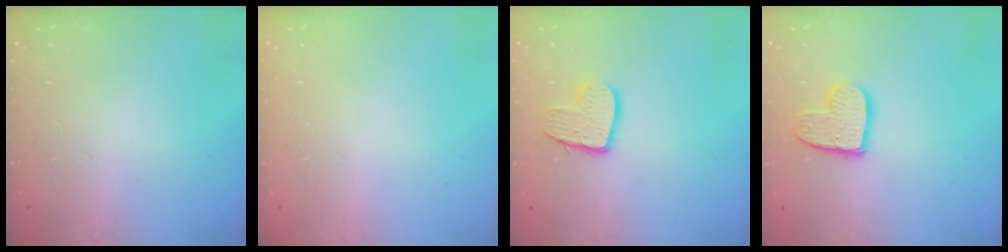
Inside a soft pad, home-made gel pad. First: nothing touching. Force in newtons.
{"total": 0.0}
{"total": 10.7, "press": 10.6, "slide": 0.8}
{"total": 10.9, "press": 10.8, "slide": 0.9}